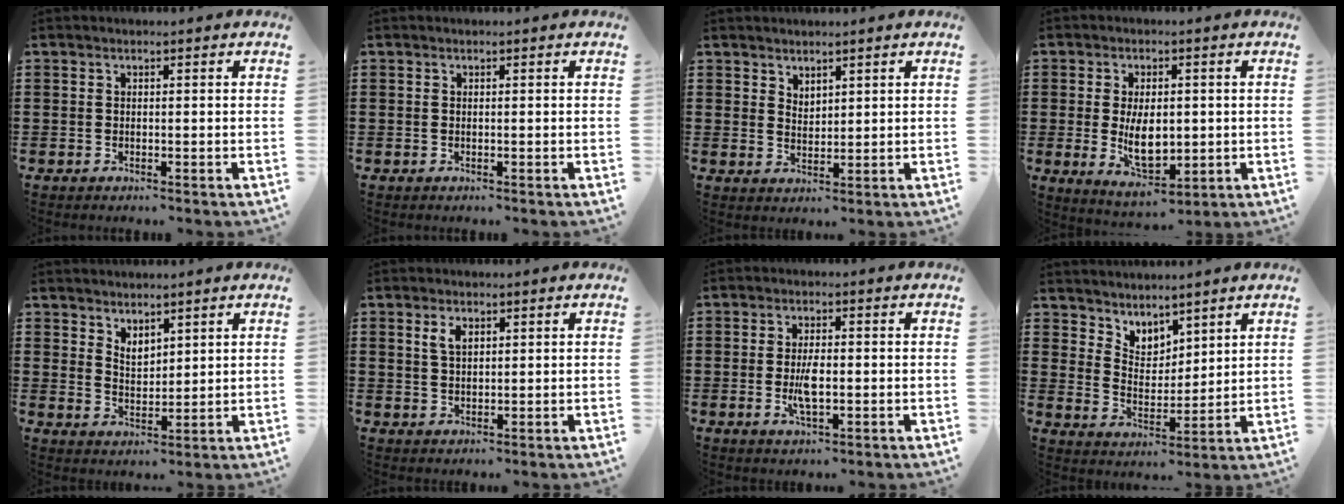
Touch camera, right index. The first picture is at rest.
{"total": 0.0}
{"total": 2.3, "force": [2.1, 0.8, -0.1], "torque": [-0.003, 0.002, 0.042]}
{"total": 7.3, "force": [-0.2, 3.7, 6.2], "torque": [-0.120, -0.005, -0.009]}
{"total": 3.0, "force": [2.7, 1.3, 0.3], "torque": [-0.015, -0.001, 0.051]}
{"total": 2.5, "force": [1.3, 1.3, 1.8], "torque": [-0.039, 0.005, 0.022]}
{"total": 4.5, "force": [-0.7, 1.7, 4.2], "torque": [-0.088, -0.003, -0.016]}
{"total": 4.2, "force": [3.8, 1.7, -0.4], "torque": [-0.015, -0.018, 0.071]}